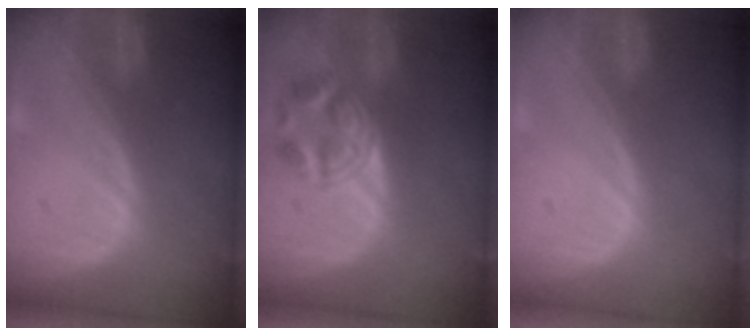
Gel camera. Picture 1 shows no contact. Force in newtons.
{"total": 5.4, "press": 5.3, "slide": 1.0}
{"total": 0.0}